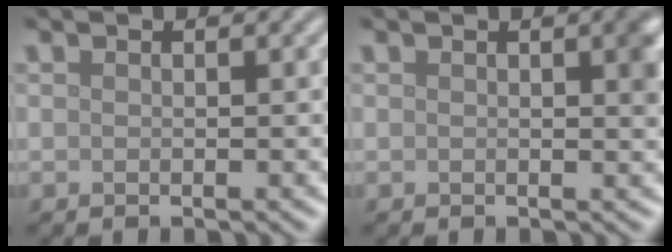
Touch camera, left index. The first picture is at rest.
{"total": 1.8, "force": [0.5, 0.4, 1.7], "torque": [-0.017, 0.003, 0.006]}